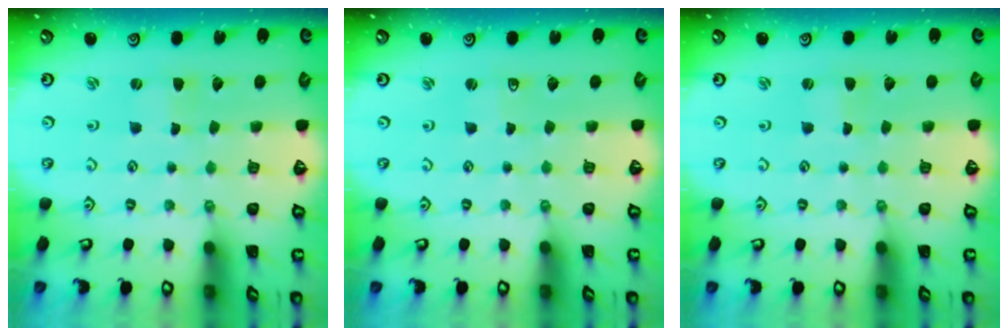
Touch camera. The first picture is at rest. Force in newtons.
{"total": 1.7, "press": 1.7, "slide": 0.3}
{"total": 0.0}